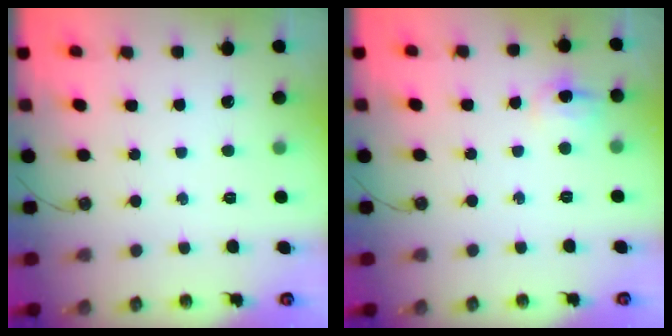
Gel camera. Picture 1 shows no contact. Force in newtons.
{"total": 8.7, "press": 8.7, "slide": 0.2}